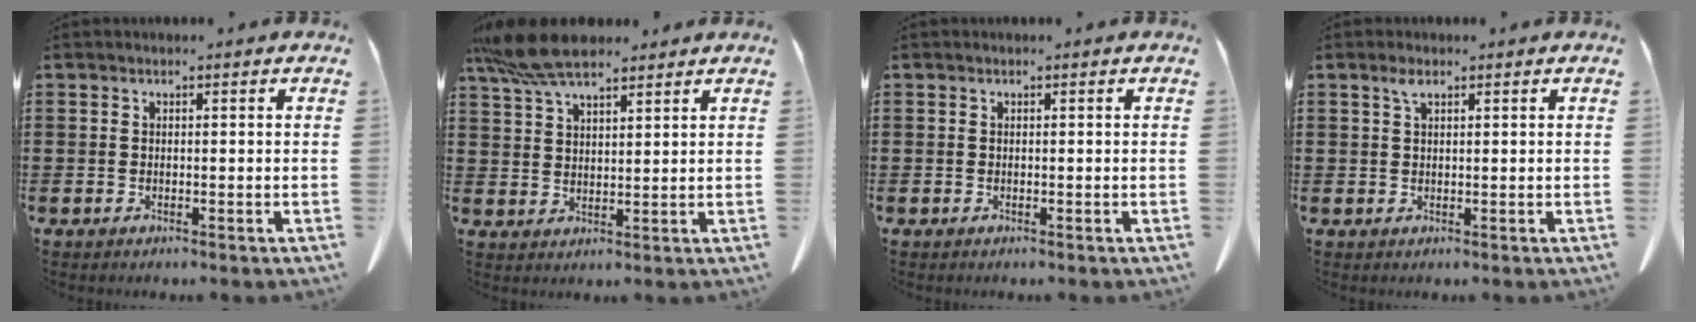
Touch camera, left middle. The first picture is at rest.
{"total": 8.1, "force": [6.5, 2.3, 4.2], "torque": [-0.102, -0.009, 0.125]}
{"total": 0.0}
{"total": 1.7, "force": [0.9, 0.5, 1.3], "torque": [-0.031, 0.000, 0.018]}